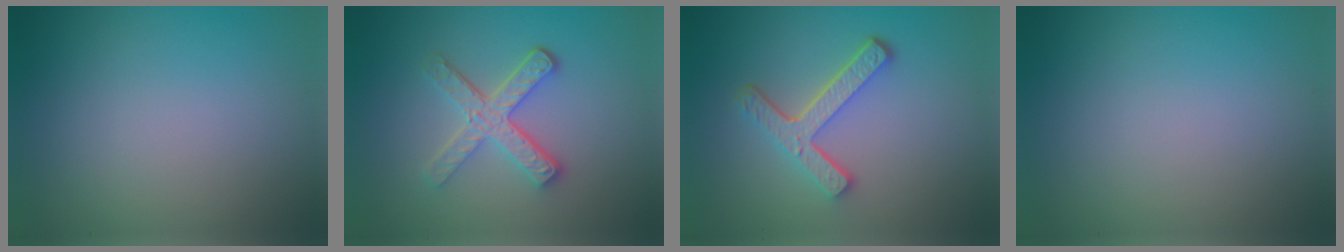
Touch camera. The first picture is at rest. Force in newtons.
{"total": 4.1, "press": 3.3, "slide": 2.4}
{"total": 4.6, "press": 3.4, "slide": 3.0}
{"total": 0.0}